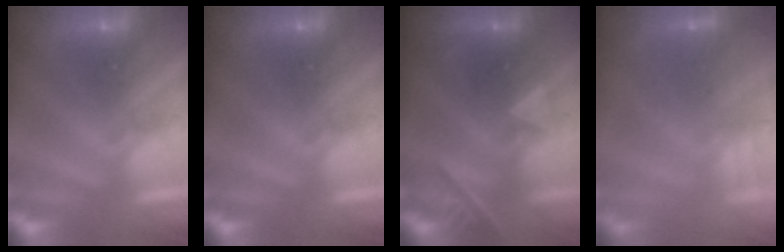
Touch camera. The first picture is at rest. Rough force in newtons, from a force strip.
{"total": 0.0}
{"total": 2.4}
{"total": 7.4}